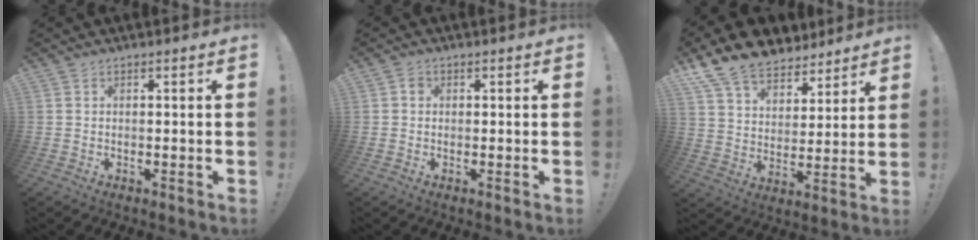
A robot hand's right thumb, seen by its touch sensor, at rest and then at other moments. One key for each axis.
{"total": 1.6, "fx": 0.1, "fy": 1.4, "fz": 0.7, "tx": -0.005, "ty": 0.001, "tz": 0.000}
{"total": 13.1, "fx": 10.5, "fy": 6.8, "fz": 4.0, "tx": -0.076, "ty": -0.081, "tz": 0.199}